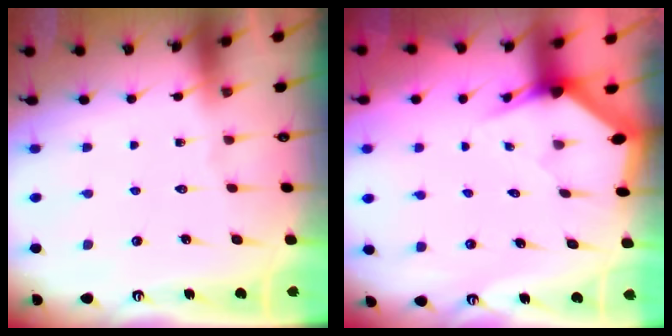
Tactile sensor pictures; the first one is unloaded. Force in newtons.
{"total": 3.0, "press": 3.0, "slide": 0.2}